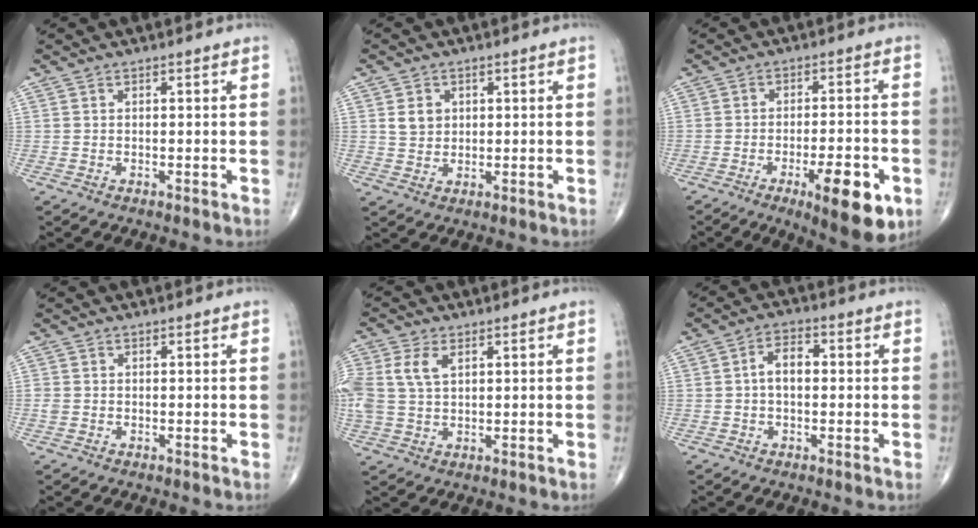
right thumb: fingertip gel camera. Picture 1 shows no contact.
{"total": 3.5, "force": [1.1, 2.9, 1.7], "torque": [-0.013, -0.006, 0.023]}
{"total": 12.9, "force": [-5.5, 3.7, 11.1], "torque": [-0.147, 0.012, -0.069]}
{"total": 1.1, "force": [-0.2, 0.9, 0.5], "torque": [-0.010, 0.001, -0.003]}
{"total": 7.9, "force": [2.4, 5.0, 5.6], "torque": [-0.136, 0.007, 0.050]}
{"total": 4.9, "force": [0.1, 2.9, 3.9], "torque": [-0.062, 0.019, -0.006]}